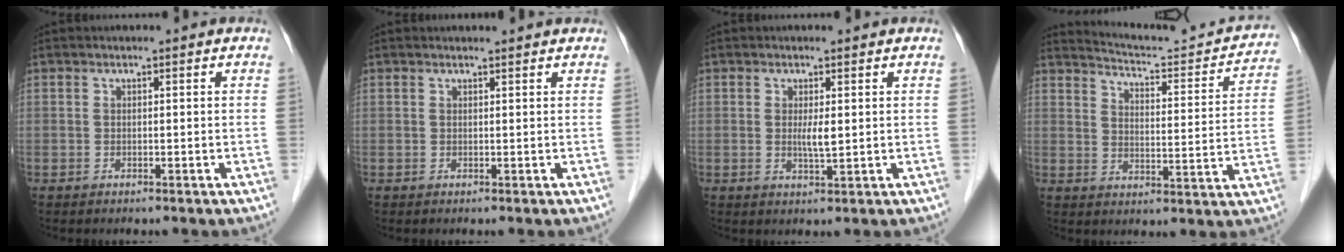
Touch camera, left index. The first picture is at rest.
{"total": 2.1, "force": [2.1, 0.0, 0.3], "torque": [-0.008, 0.009, 0.024]}
{"total": 2.2, "force": [0.4, 0.2, 2.2], "torque": [-0.043, -0.004, 0.008]}
{"total": 14.7, "force": [14.3, 0.9, 3.1], "torque": [-0.048, -0.033, 0.181]}